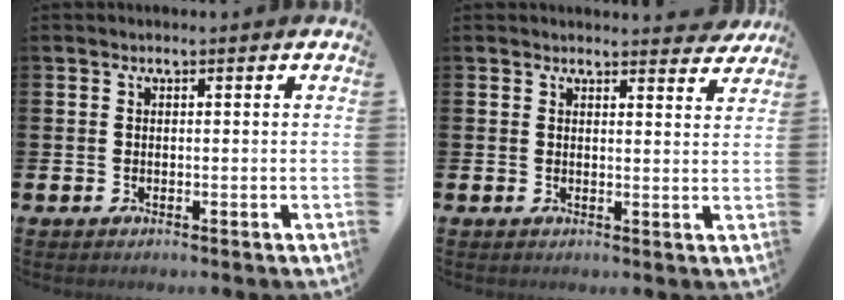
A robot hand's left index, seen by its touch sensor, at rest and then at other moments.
{"total": 2.9, "force": [2.9, 0.2, 0.0], "torque": [0.011, -0.021, 0.048]}